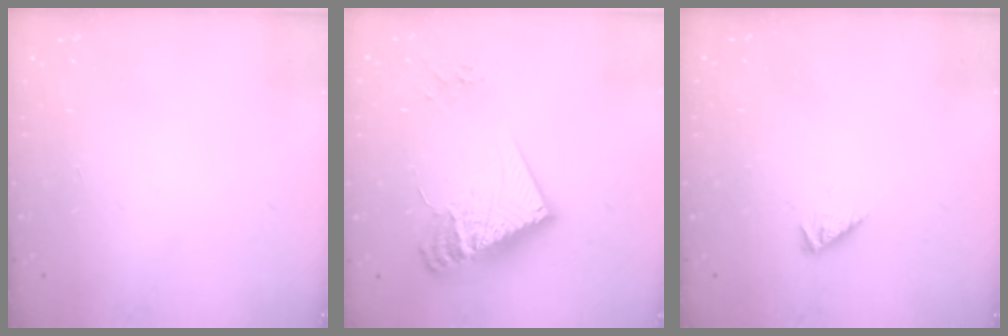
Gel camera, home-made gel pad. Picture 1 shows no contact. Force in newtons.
{"total": 18.7, "press": 18.6, "slide": 1.9}
{"total": 2.8, "press": 2.7, "slide": 0.4}